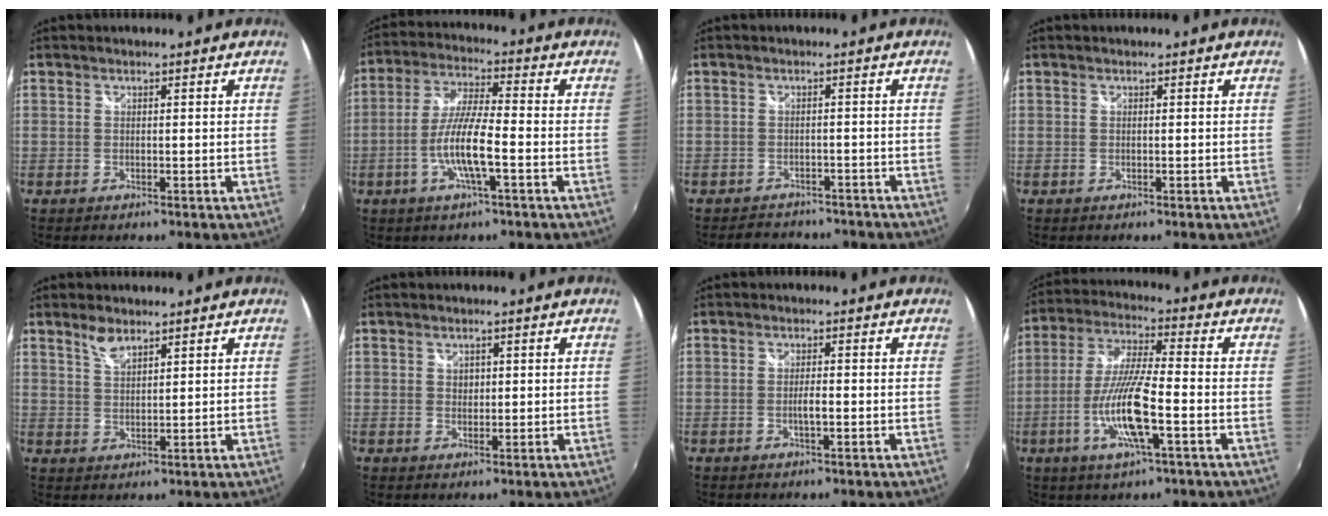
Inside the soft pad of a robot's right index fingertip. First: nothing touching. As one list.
[{"total": 9.4, "force": [-3.3, 1.1, 8.8], "torque": [-0.180, -0.003, -0.063]}, {"total": 6.3, "force": [-5.5, 2.9, 1.4], "torque": [-0.032, 0.004, -0.073]}, {"total": 0.0}, {"total": 3.5, "force": [2.6, 1.2, 1.9], "torque": [-0.034, 0.001, 0.049]}, {"total": 1.5, "force": [0.4, 1.3, 0.6], "torque": [-0.006, 0.002, 0.006]}, {"total": 1.8, "force": [-0.7, 0.1, 1.6], "torque": [-0.031, -0.003, -0.013]}, {"total": 12.7, "force": [-4.4, 1.5, 11.8], "torque": [-0.242, -0.011, -0.084]}]